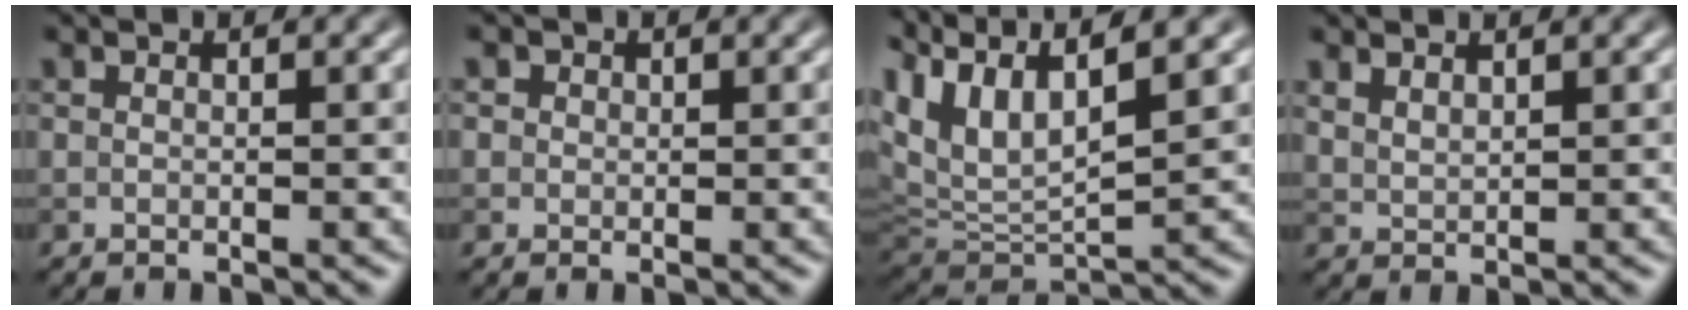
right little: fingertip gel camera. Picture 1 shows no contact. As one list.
[{"total": 1.6, "force": [0.8, 1.3, 0.5], "torque": [-0.006, 0.005, 0.004]}, {"total": 8.8, "force": [5.0, 3.4, 6.3], "torque": [-0.144, 0.017, 0.097]}, {"total": 1.4, "force": [1.3, 0.4, 0.5], "torque": [-0.016, 0.000, 0.029]}]